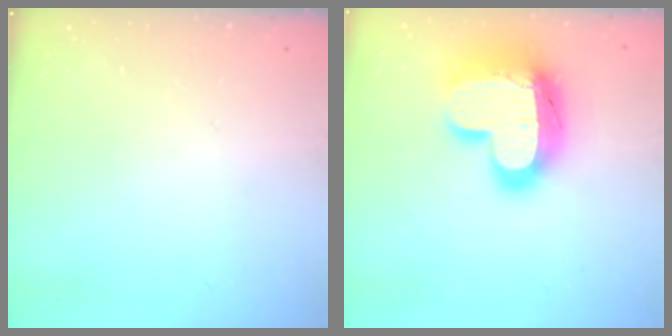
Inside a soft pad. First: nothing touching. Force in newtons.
{"total": 22.3, "press": 22.3, "slide": 1.5}